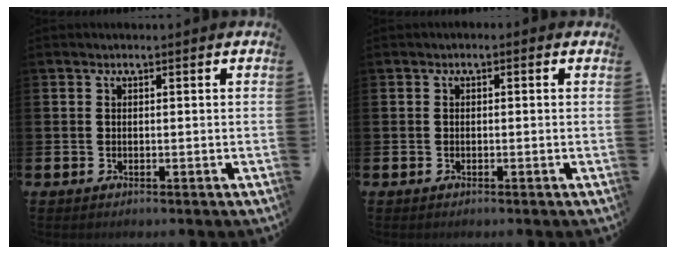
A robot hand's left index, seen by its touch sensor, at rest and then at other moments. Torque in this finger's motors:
{"motor_torque": [0.85, -1.28, -0.04, 0.14]}